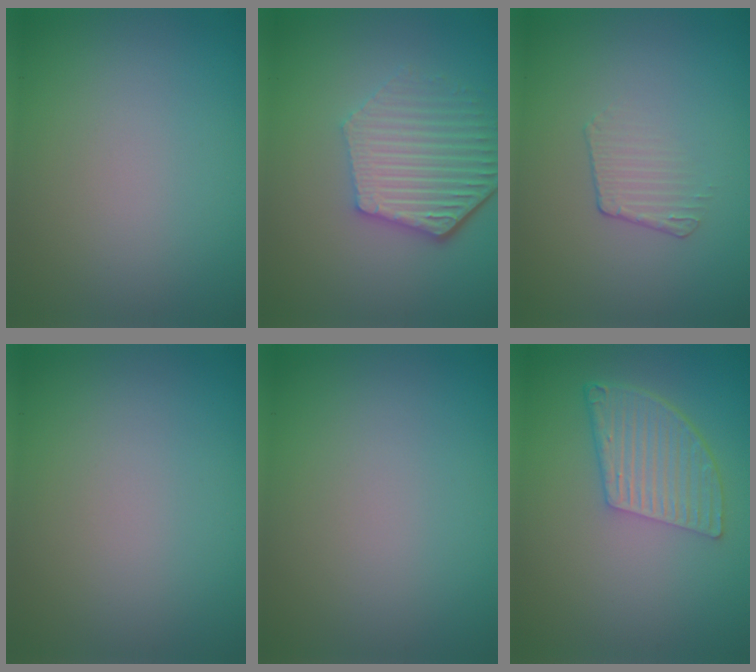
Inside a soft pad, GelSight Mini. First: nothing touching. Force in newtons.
{"total": 5.7, "press": 4.3, "slide": 3.8}
{"total": 1.5, "press": 0.7, "slide": 1.4}
{"total": 0.0}
{"total": 0.0}
{"total": 5.2, "press": 3.8, "slide": 3.6}